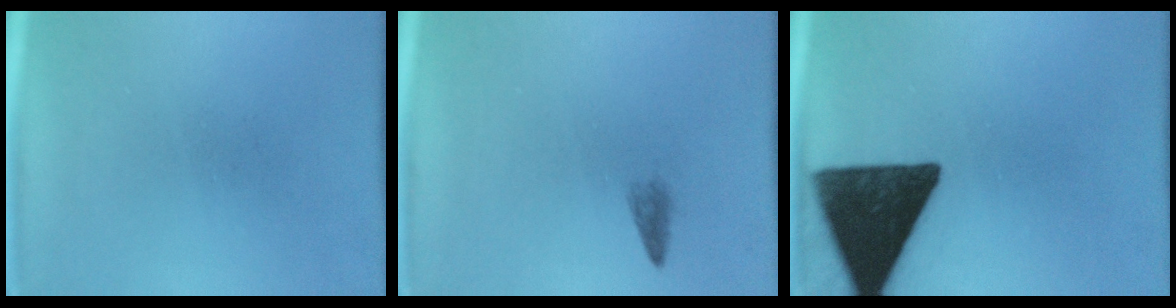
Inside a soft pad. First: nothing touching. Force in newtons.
{"total": 1.1}
{"total": 16.8}